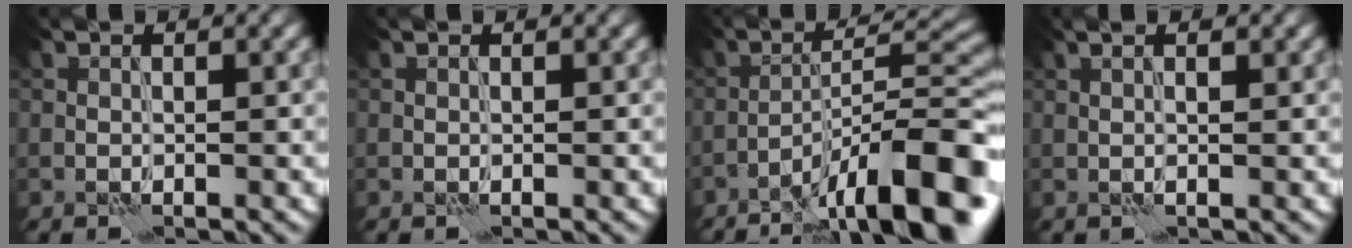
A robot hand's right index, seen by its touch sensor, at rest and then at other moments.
{"total": 0.0}
{"total": 13.3, "force": [-8.1, 2.7, 10.2], "torque": [-0.154, 0.015, -0.131]}
{"total": 3.1, "force": [1.5, 1.1, 2.5], "torque": [-0.022, 0.018, -0.001]}